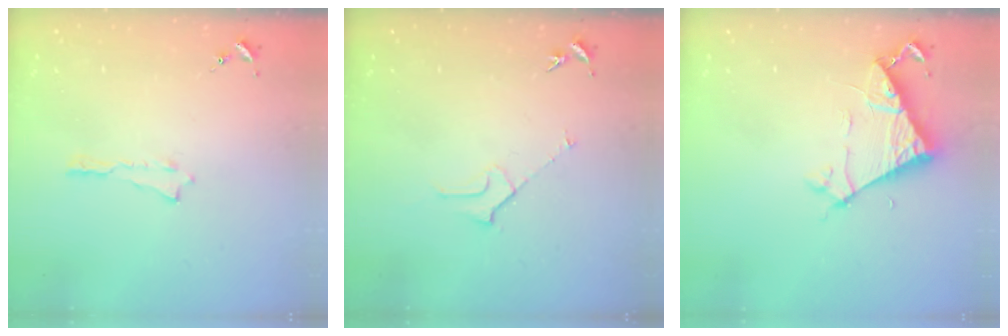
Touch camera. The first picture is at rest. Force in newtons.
{"total": 2.3, "press": 2.3, "slide": 0.2}
{"total": 6.4, "press": 6.4, "slide": 0.6}